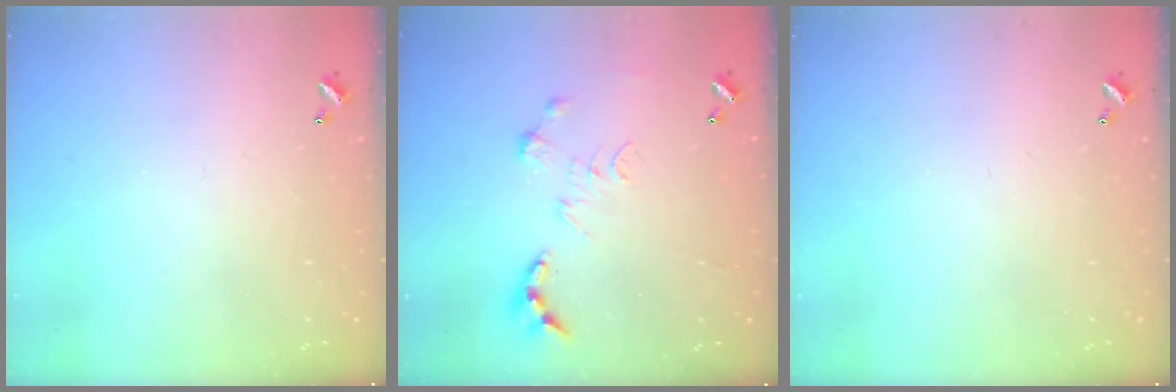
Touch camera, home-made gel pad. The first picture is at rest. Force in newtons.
{"total": 0.0}
{"total": 0.0}